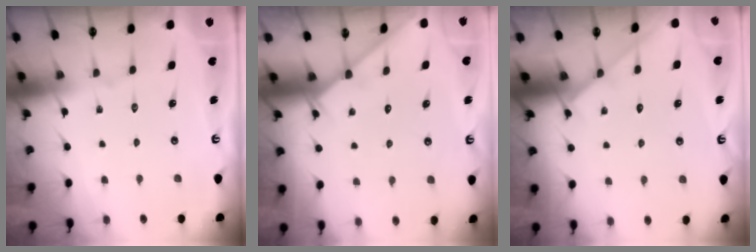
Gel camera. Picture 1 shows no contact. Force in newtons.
{"total": 3.1, "press": 3.1, "slide": 0.3}
{"total": 2.6, "press": 2.6, "slide": 0.3}